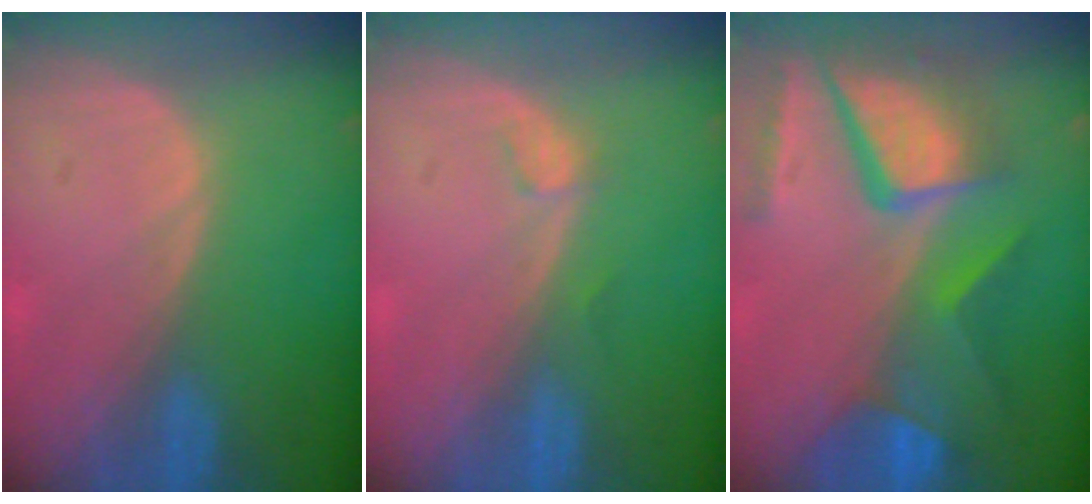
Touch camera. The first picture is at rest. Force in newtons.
{"total": 1.1, "press": 1.1, "slide": 0.2}
{"total": 11.8, "press": 9.8, "slide": 6.6}